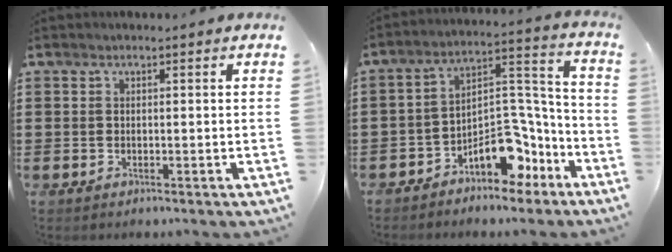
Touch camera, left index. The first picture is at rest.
{"total": 9.4, "force": [-7.1, 4.7, 4.1], "torque": [-0.062, 0.024, -0.133]}